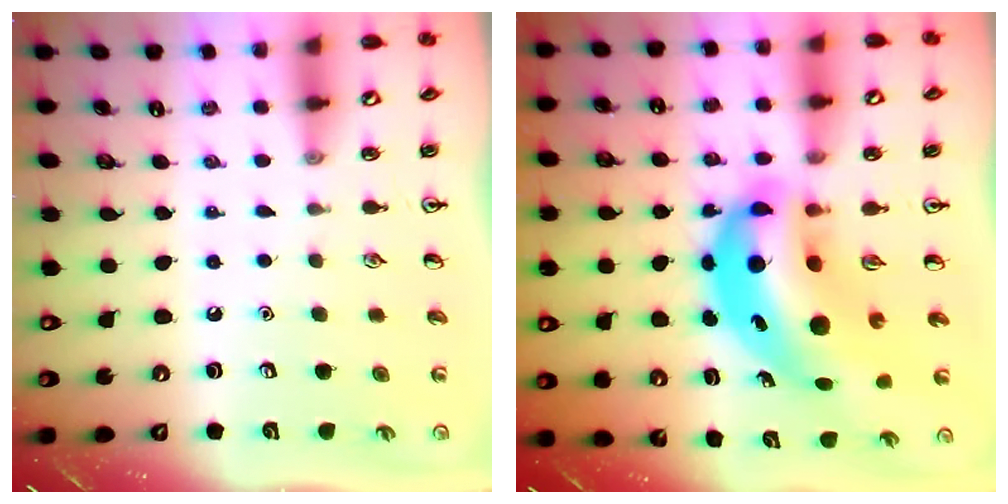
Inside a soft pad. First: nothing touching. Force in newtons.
{"total": 15.1, "press": 14.5, "slide": 4.2}